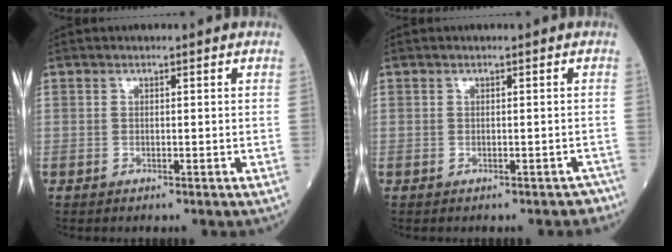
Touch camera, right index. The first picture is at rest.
{"total": 2.6, "force": [-2.1, 1.3, 0.9], "torque": [0.003, 0.003, -0.021]}